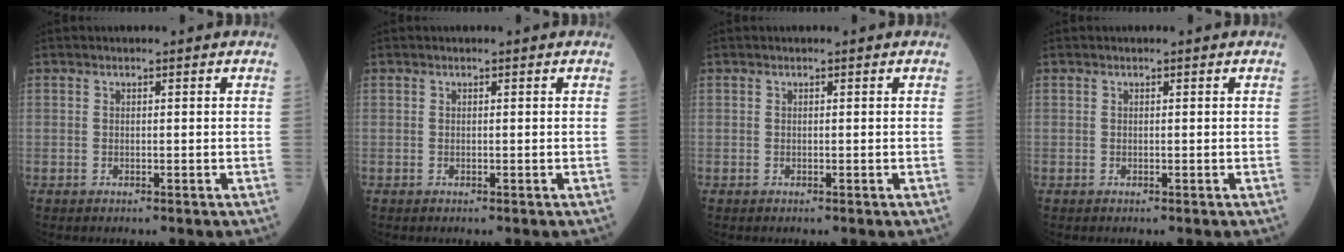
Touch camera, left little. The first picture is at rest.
{"total": 0.0}
{"total": 0.0}
{"total": 0.0}